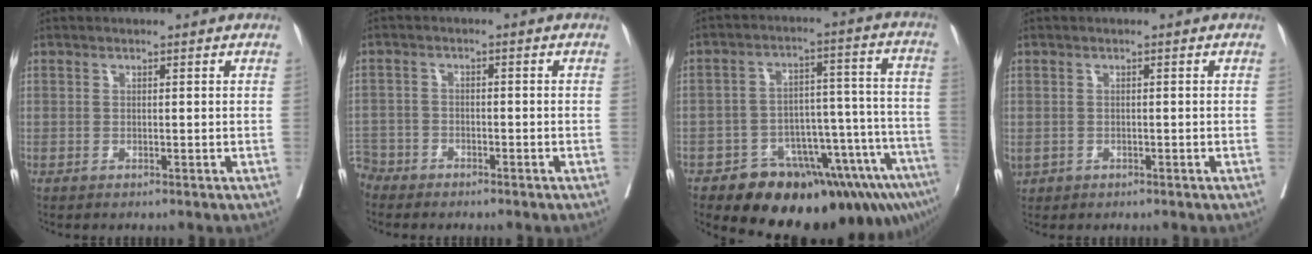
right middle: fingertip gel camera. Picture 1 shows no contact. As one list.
[{"total": 4.6, "force": [-3.8, 2.5, -0.6], "torque": [0.010, 0.002, -0.080]}, {"total": 19.2, "force": [-14.1, 5.1, 12.0], "torque": [-0.073, 0.051, -0.194]}, {"total": 2.4, "force": [-0.9, 1.9, 1.1], "torque": [-0.031, 0.001, -0.008]}]